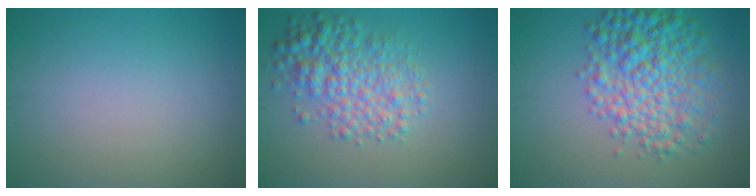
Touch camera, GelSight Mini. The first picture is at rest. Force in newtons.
{"total": 5.0, "press": 5.0, "slide": 0.1}
{"total": 7.4, "press": 7.4, "slide": 0.1}